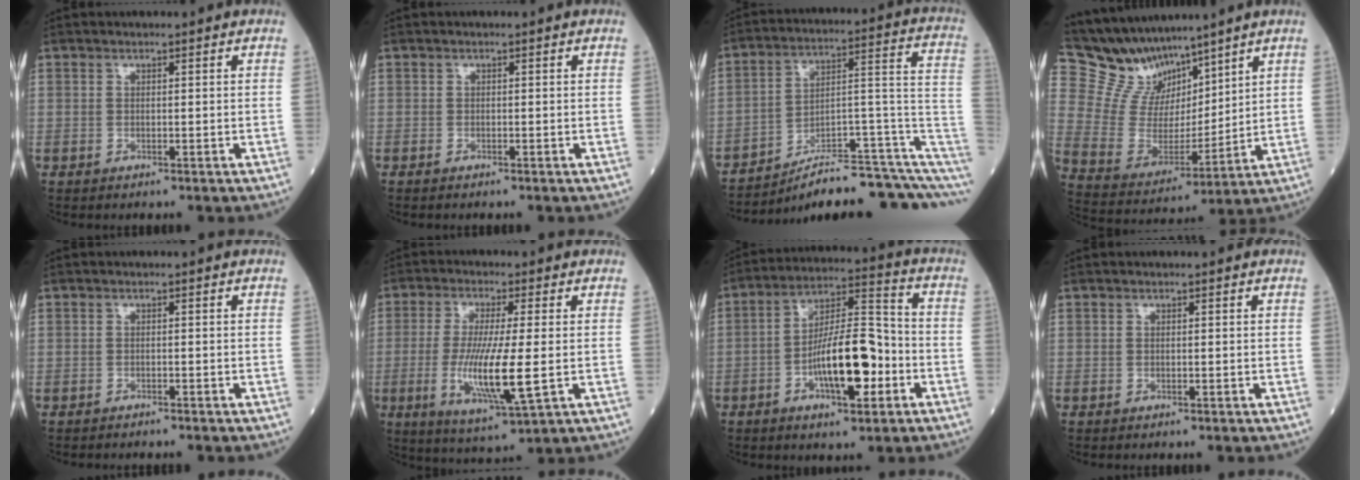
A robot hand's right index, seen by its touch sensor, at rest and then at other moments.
{"total": 1.1, "force": [-0.6, 0.7, 0.6], "torque": [-0.024, -0.002, -0.008]}
{"total": 19.0, "force": [-12.6, 3.5, 13.8], "torque": [-0.134, 0.072, -0.183]}
{"total": 12.7, "force": [11.2, 5.1, 3.1], "torque": [-0.087, 0.022, 0.229]}
{"total": 3.0, "force": [-2.6, 0.9, 1.2], "torque": [-0.025, -0.006, -0.031]}
{"total": 12.2, "force": [-1.9, 1.5, 12.0], "torque": [-0.239, -0.028, -0.033]}
{"total": 13.6, "force": [-4.3, 4.3, 12.2], "torque": [-0.223, 0.017, -0.069]}
{"total": 0.0}